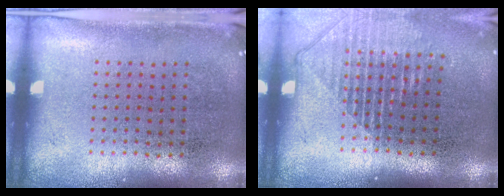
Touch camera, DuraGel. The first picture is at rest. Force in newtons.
{"total": 1.3, "press": 1.2, "slide": 0.6}